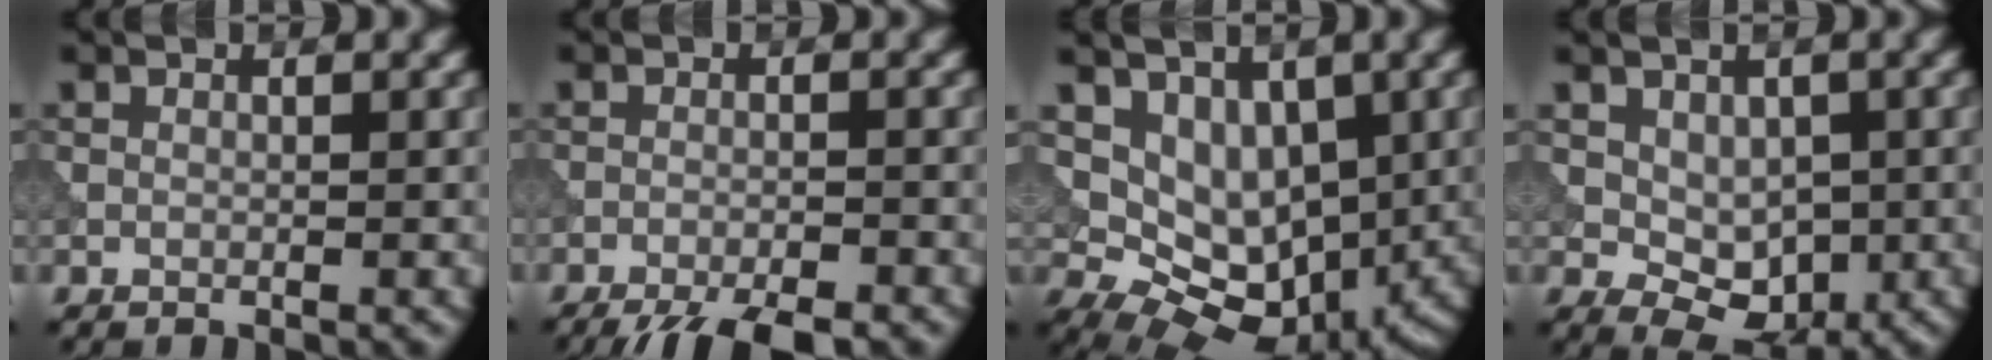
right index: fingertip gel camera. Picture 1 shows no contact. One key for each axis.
{"total": 6.1, "fx": -5.1, "fy": 1.1, "fz": 3.1, "tx": -0.050, "ty": -0.026, "tz": -0.083}
{"total": 8.6, "fx": 0.8, "fy": 6.0, "fz": 6.1, "tx": -0.076, "ty": -0.020, "tz": 0.018}
{"total": 4.1, "fx": -0.1, "fy": 3.0, "fz": 2.9, "tx": -0.046, "ty": -0.014, "tz": 0.005}